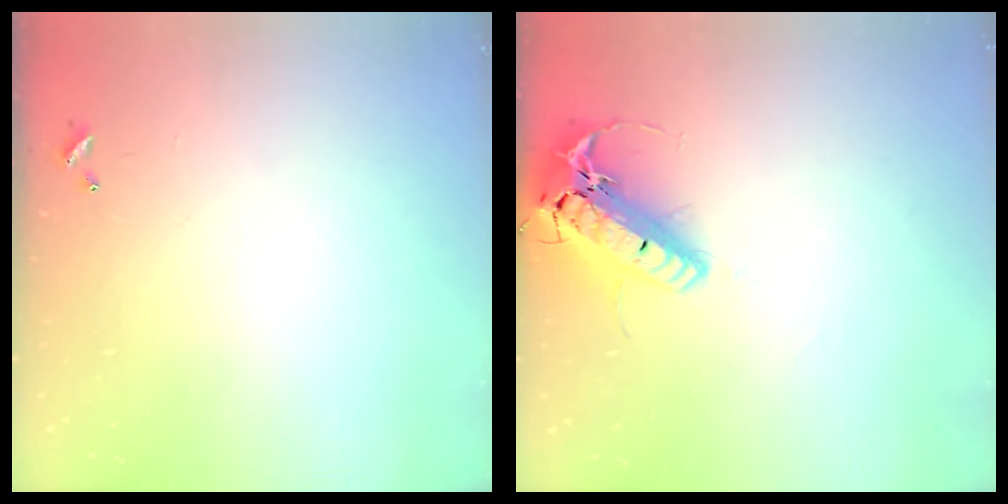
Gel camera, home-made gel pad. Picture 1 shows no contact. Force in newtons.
{"total": 22.0, "press": 21.5, "slide": 4.5}